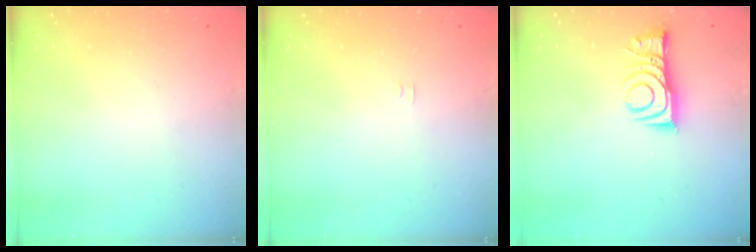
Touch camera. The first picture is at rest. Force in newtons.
{"total": 4.1, "press": 4.1, "slide": 0.5}
{"total": 9.6, "press": 9.5, "slide": 1.2}